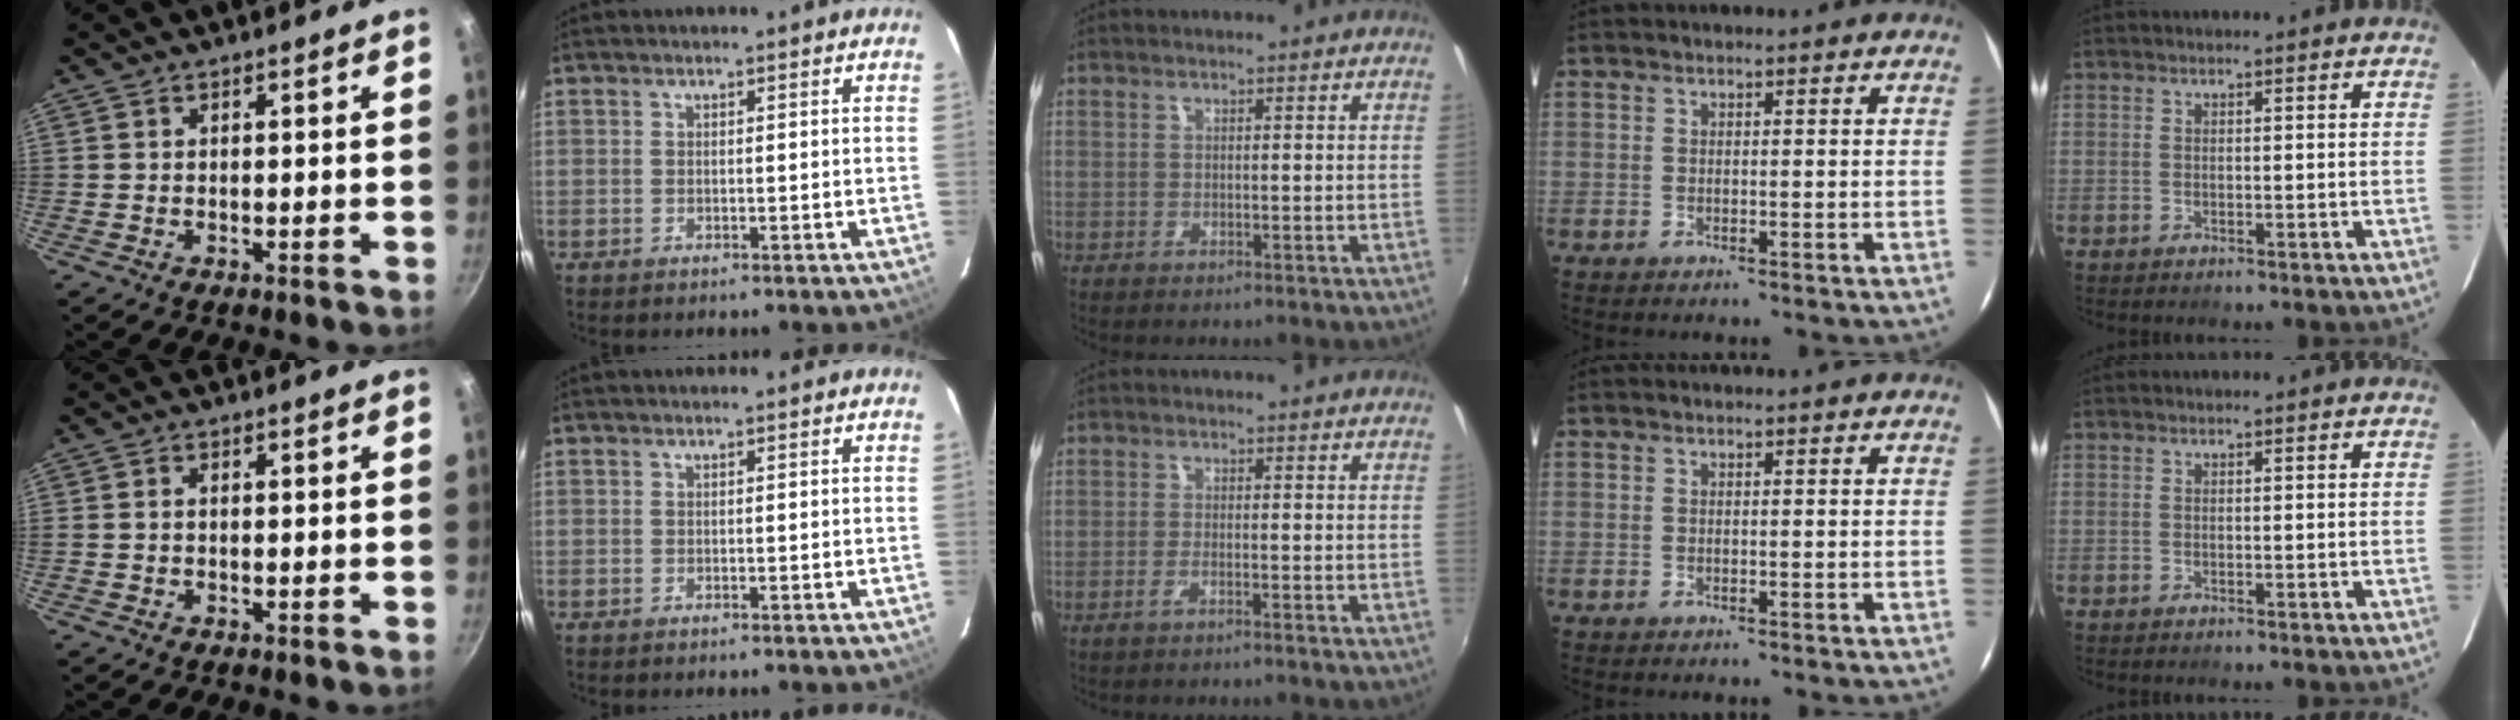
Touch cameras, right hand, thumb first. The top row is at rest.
{"thumb": {"total": 0.8, "force": [-0.1, 0.7, 0.5], "torque": [-0.009, 0.004, -0.004]}, "middle": {"total": 1.7, "force": [-1.2, -0.2, 1.2], "torque": [-0.028, -0.002, -0.025]}}